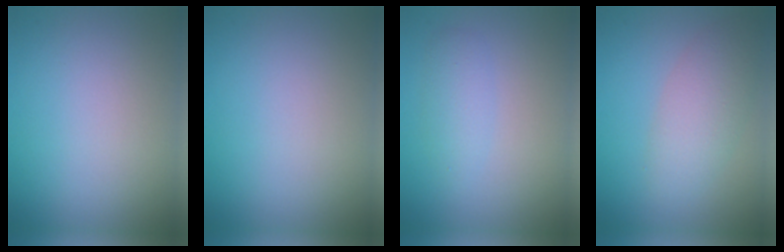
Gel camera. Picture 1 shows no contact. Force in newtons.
{"total": 0.0}
{"total": 1.9, "press": 1.9, "slide": 0.1}
{"total": 3.9, "press": 3.9, "slide": 0.1}